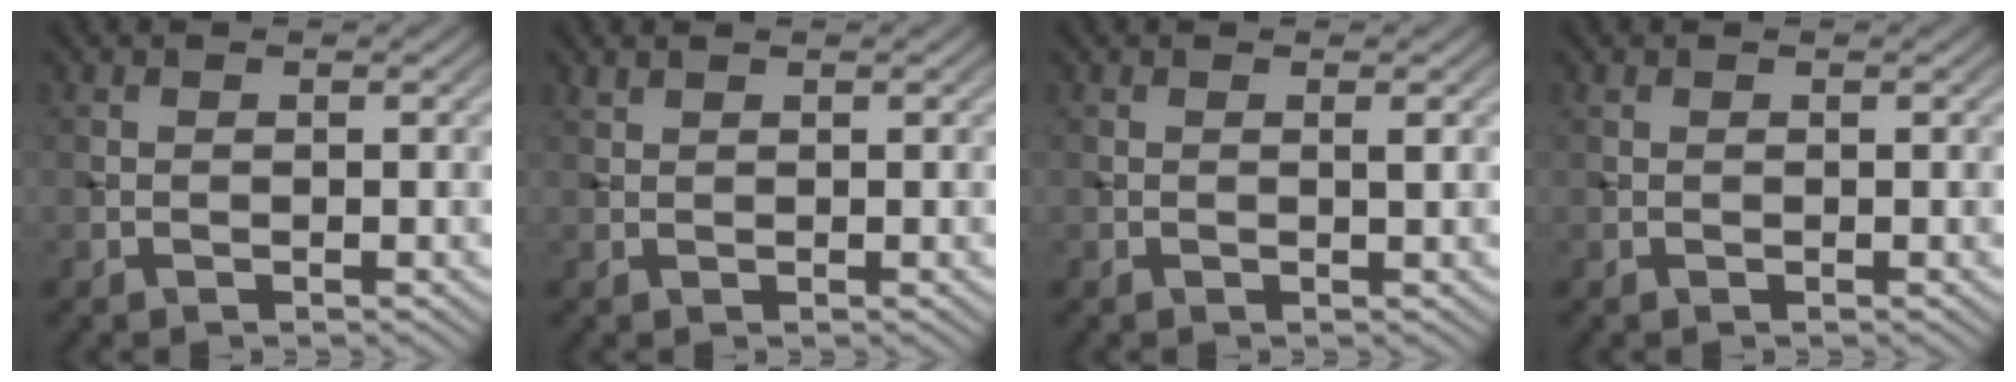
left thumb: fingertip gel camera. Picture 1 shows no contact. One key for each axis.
{"total": 0.7, "fx": 0.6, "fy": 0.0, "fz": 0.2, "tx": -0.008, "ty": 0.003, "tz": 0.015}
{"total": 0.6, "fx": 0.2, "fy": -0.1, "fz": 0.6, "tx": -0.013, "ty": 0.002, "tz": 0.002}
{"total": 0.0}